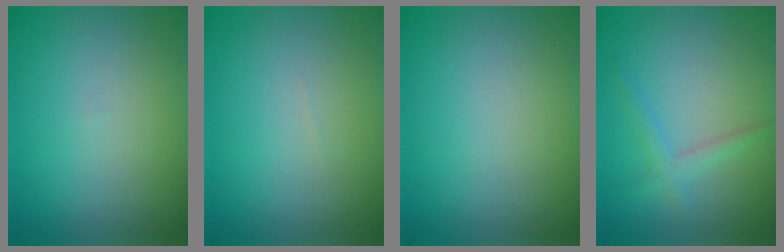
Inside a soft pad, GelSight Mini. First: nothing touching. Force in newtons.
{"total": 0.0}
{"total": 0.0}
{"total": 1.6, "press": 1.6, "slide": 0.2}